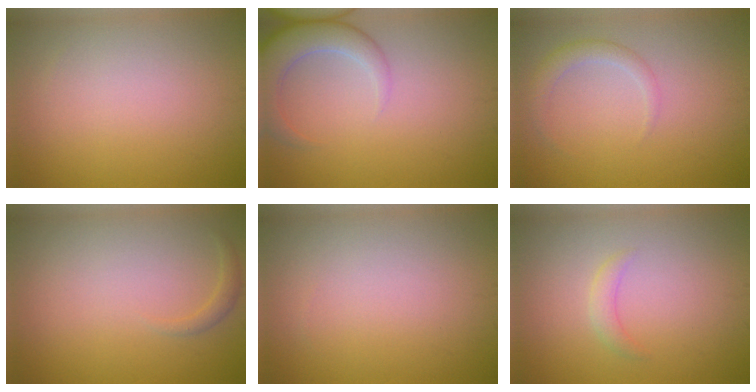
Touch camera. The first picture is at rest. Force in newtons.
{"total": 4.6, "press": 4.6, "slide": 0.5}
{"total": 1.8, "press": 1.8, "slide": 0.1}
{"total": 0.8, "press": 0.8, "slide": 0.1}
{"total": 0.0}
{"total": 1.2, "press": 1.2, "slide": 0.1}